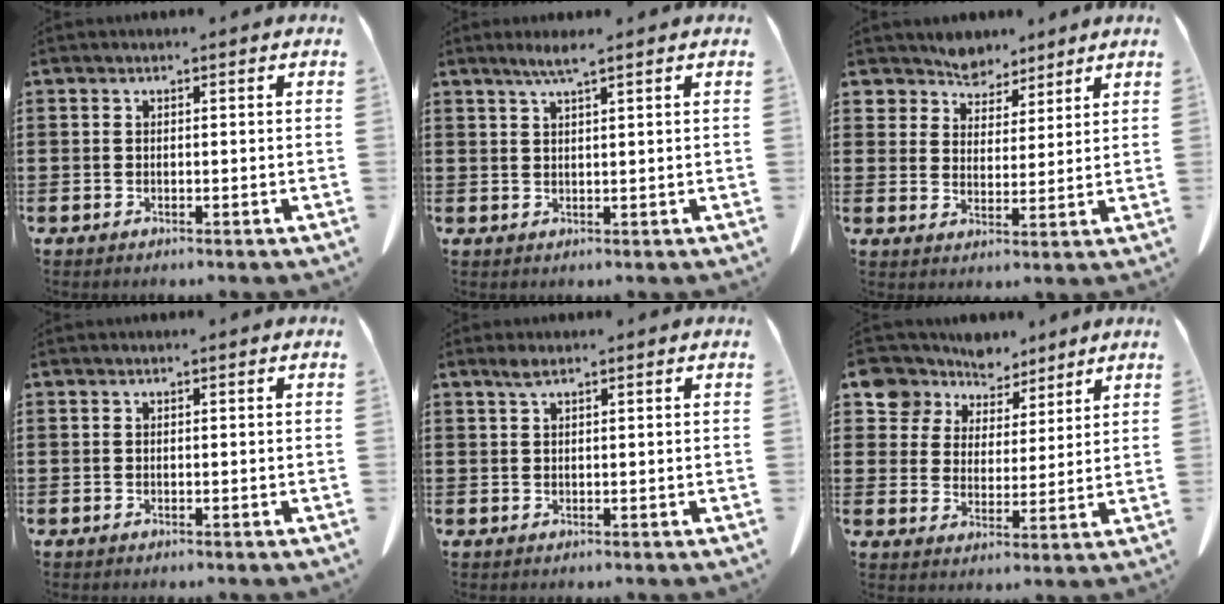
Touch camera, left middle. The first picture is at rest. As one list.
[{"total": 2.9, "force": [2.0, -0.2, 2.2], "torque": [-0.046, -0.002, 0.035]}, {"total": 5.4, "force": [4.9, 2.2, -0.2], "torque": [-0.027, -0.025, 0.092]}, {"total": 0.0}, {"total": 1.7, "force": [1.0, 0.2, 1.4], "torque": [-0.030, 0.000, 0.018]}, {"total": 7.8, "force": [6.5, 4.2, 0.7], "torque": [-0.052, -0.030, 0.122]}]